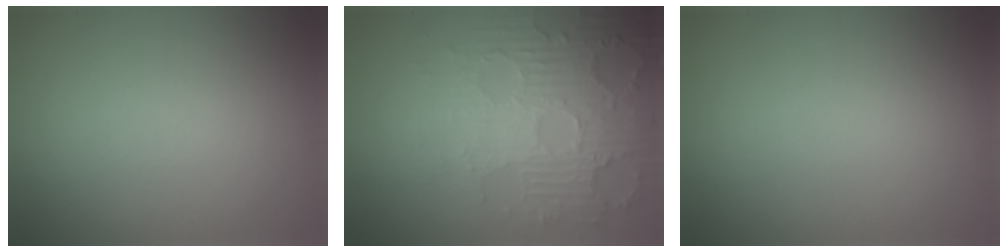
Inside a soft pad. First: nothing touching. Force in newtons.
{"total": 4.4, "press": 4.4, "slide": 0.5}
{"total": 0.0}